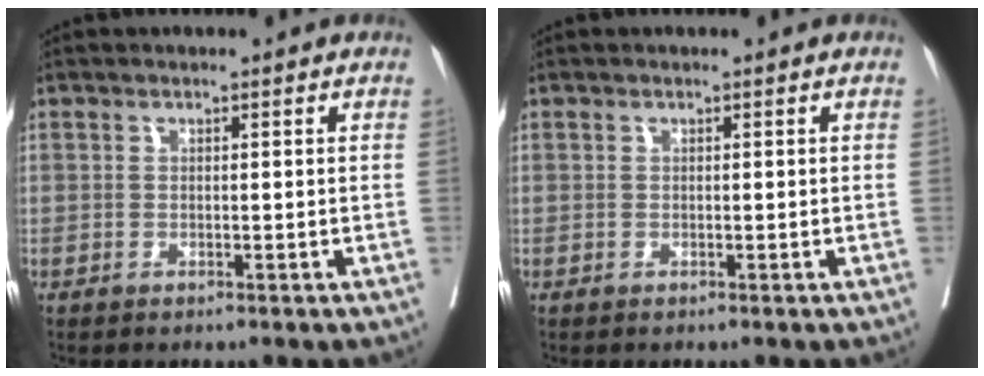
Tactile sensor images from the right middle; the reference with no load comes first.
{"total": 0.0}